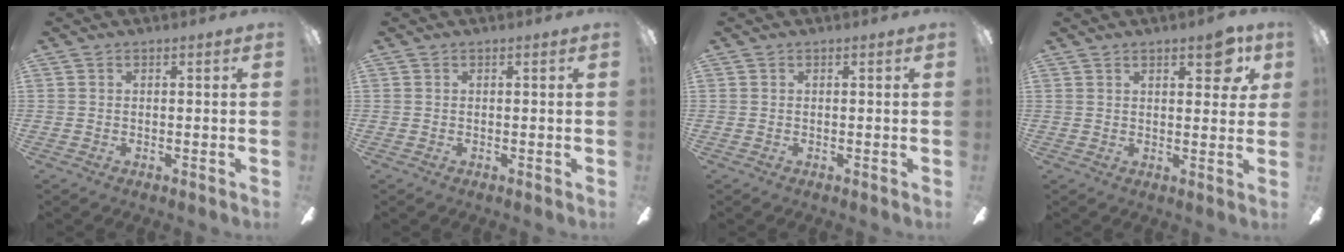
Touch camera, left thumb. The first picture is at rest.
{"total": 0.0}
{"total": 0.0}
{"total": 7.0, "force": [3.5, 2.9, 5.3], "torque": [-0.066, -0.008, 0.054]}